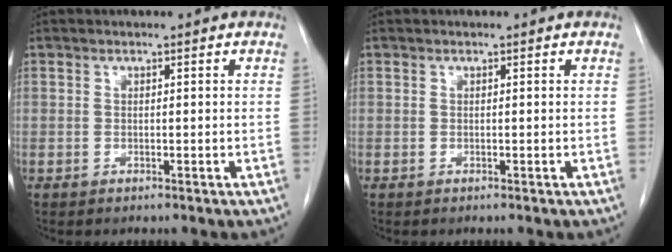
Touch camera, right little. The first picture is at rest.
{"total": 0.0}